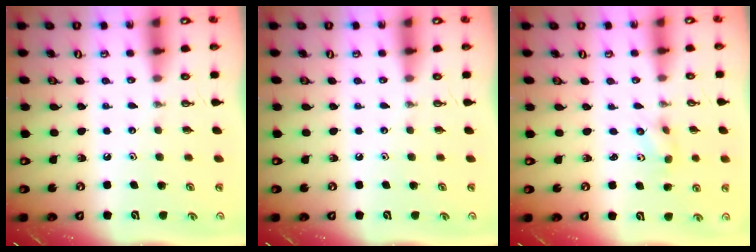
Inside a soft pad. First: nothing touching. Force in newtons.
{"total": 0.0}
{"total": 2.3, "press": 2.0, "slide": 1.1}